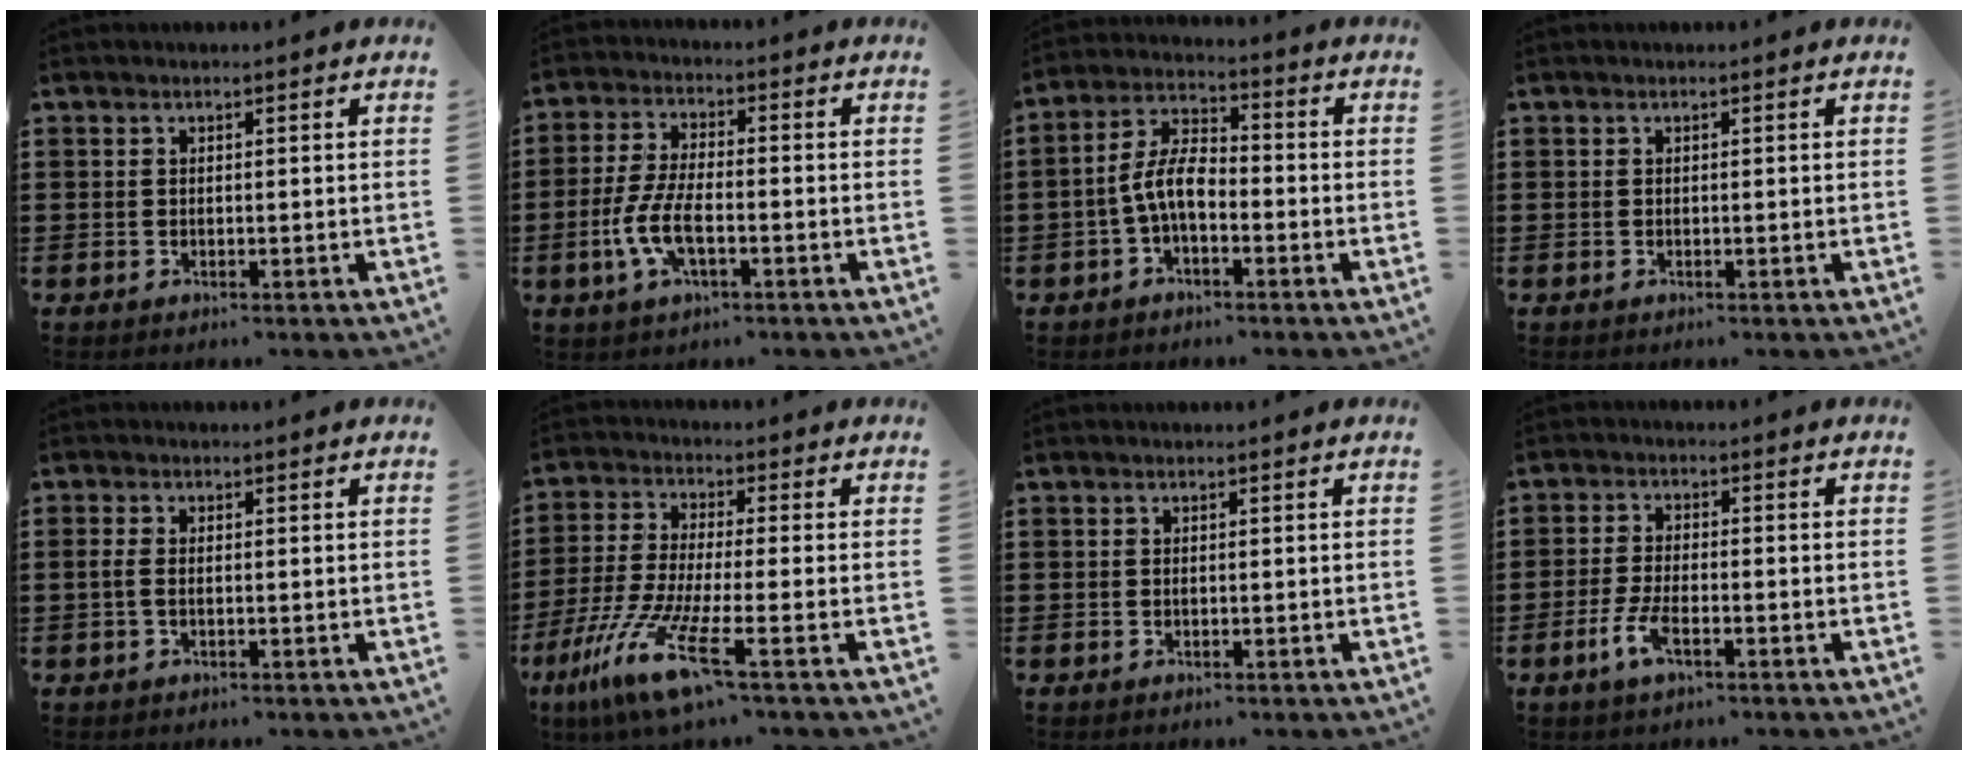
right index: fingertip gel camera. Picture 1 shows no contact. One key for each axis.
{"total": 7.1, "fx": -2.4, "fy": 2.7, "fz": 6.2, "tx": -0.145, "ty": -0.009, "tz": -0.051}
{"total": 6.9, "fx": -2.0, "fy": 3.1, "fz": 5.9, "tx": -0.137, "ty": 0.003, "tz": -0.045}
{"total": 0.0}
{"total": 1.8, "fx": -0.3, "fy": 0.7, "fz": 1.6, "tx": -0.047, "ty": -0.008, "tz": -0.009}
{"total": 11.0, "fx": -6.4, "fy": 0.9, "fz": 8.9, "tx": -0.221, "ty": -0.022, "tz": -0.135}
{"total": 0.0}
{"total": 4.5, "fx": -2.2, "fy": 1.5, "fz": 3.6, "tx": -0.087, "ty": -0.005, "tz": -0.047}